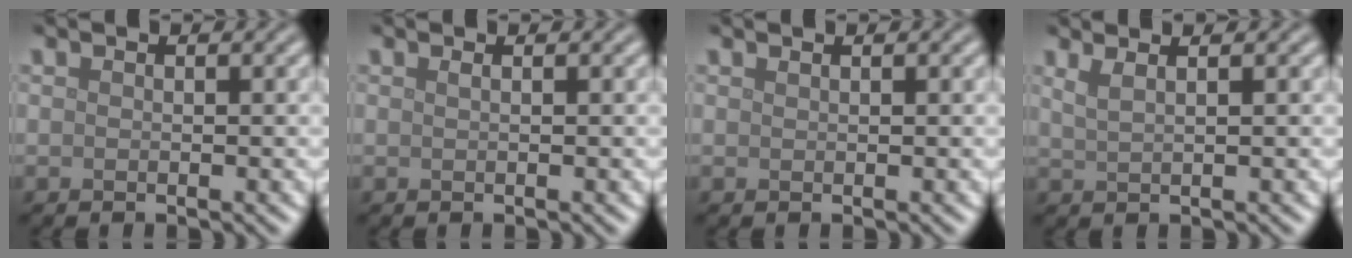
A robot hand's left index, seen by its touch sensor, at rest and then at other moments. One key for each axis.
{"total": 0.8, "fx": 0.3, "fy": 0.4, "fz": 0.7, "tx": -0.008, "ty": 0.001, "tz": -0.001}
{"total": 0.5, "fx": 0.4, "fy": 0.2, "fz": 0.3, "tx": -0.003, "ty": 0.000, "tz": 0.004}
{"total": 2.9, "fx": 1.7, "fy": 1.3, "fz": 2.0, "tx": -0.017, "ty": 0.009, "tz": 0.002}